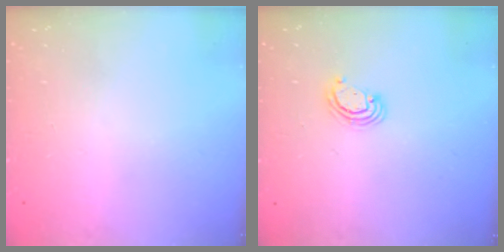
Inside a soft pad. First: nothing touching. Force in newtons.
{"total": 3.2, "press": 3.1, "slide": 0.3}